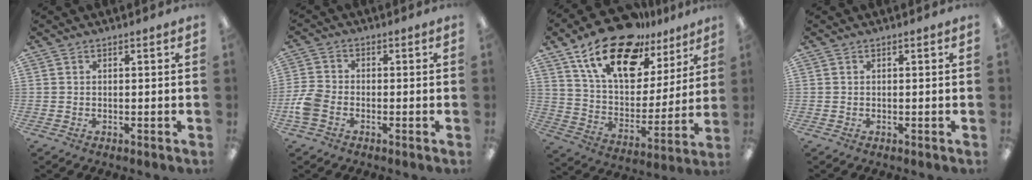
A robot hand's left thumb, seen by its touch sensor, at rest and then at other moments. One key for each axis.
{"total": 5.9, "fx": -2.3, "fy": 4.0, "fz": 3.7, "tx": -0.074, "ty": 0.012, "tz": -0.041}
{"total": 21.8, "fx": 14.5, "fy": 10.6, "fz": 12.3, "tx": -0.215, "ty": -0.081, "tz": 0.256}
{"total": 0.0}